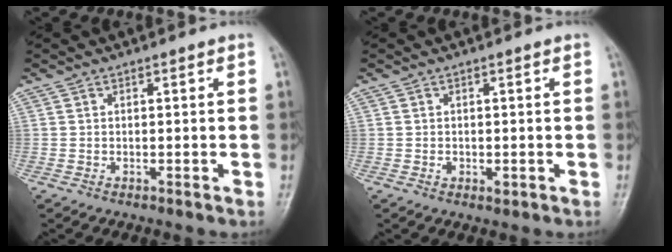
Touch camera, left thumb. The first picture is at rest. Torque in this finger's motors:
{"motor_torque": [-0.05, 0.06, -0.08, -0.10, 0.00]}